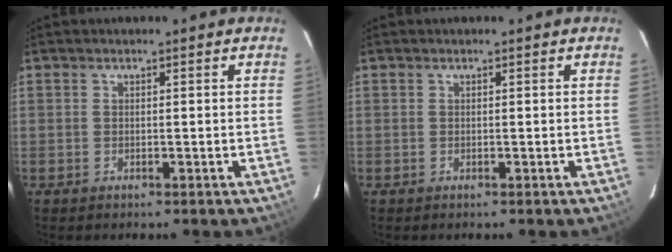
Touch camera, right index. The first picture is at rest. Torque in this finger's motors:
{"motor_torque": [0.00, 0.00, 0.00, -0.01]}